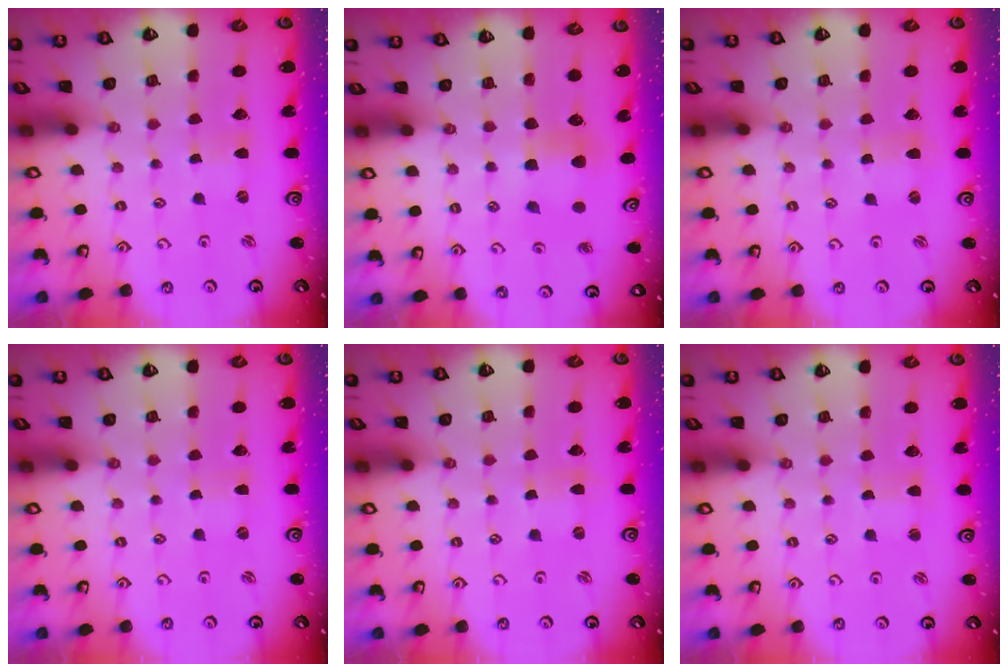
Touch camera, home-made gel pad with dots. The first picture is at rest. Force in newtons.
{"total": 5.9, "press": 5.9, "slide": 0.4}
{"total": 1.1, "press": 1.1, "slide": 0.1}
{"total": 0.0}
{"total": 0.7, "press": 0.6, "slide": 0.3}
{"total": 0.7, "press": 0.7, "slide": 0.1}